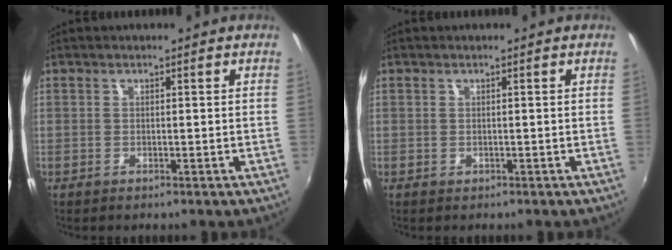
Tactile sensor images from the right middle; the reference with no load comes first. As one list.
[{"total": 0.0}]